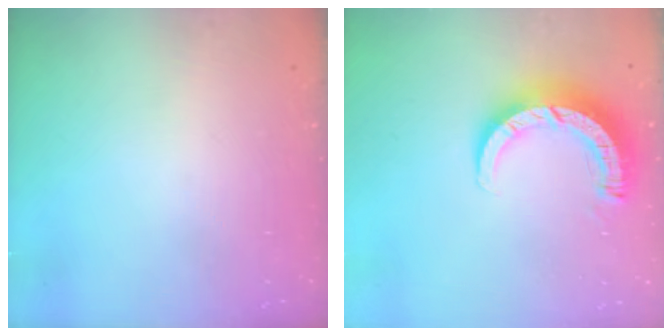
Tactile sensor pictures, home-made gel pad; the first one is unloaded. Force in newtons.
{"total": 9.1, "press": 9.1, "slide": 1.1}